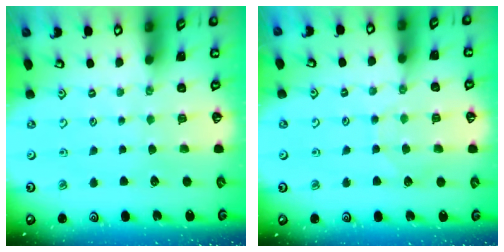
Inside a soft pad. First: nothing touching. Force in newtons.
{"total": 5.7, "press": 5.7, "slide": 0.6}